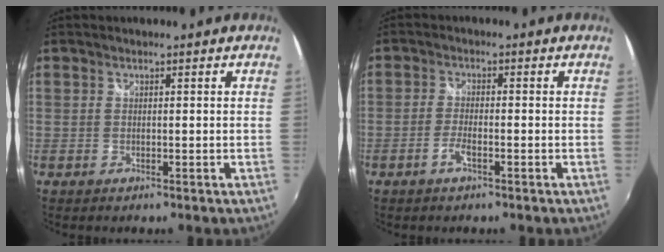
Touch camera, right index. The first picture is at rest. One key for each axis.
{"total": 2.8, "fx": -1.6, "fy": 0.7, "fz": 2.2, "tx": -0.056, "ty": 0.003, "tz": -0.033}